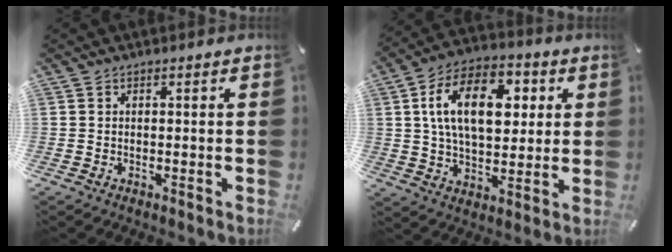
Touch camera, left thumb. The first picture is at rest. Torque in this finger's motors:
{"motor_torque": [2.52, 2.48, 1.82, -0.95, 0.19]}